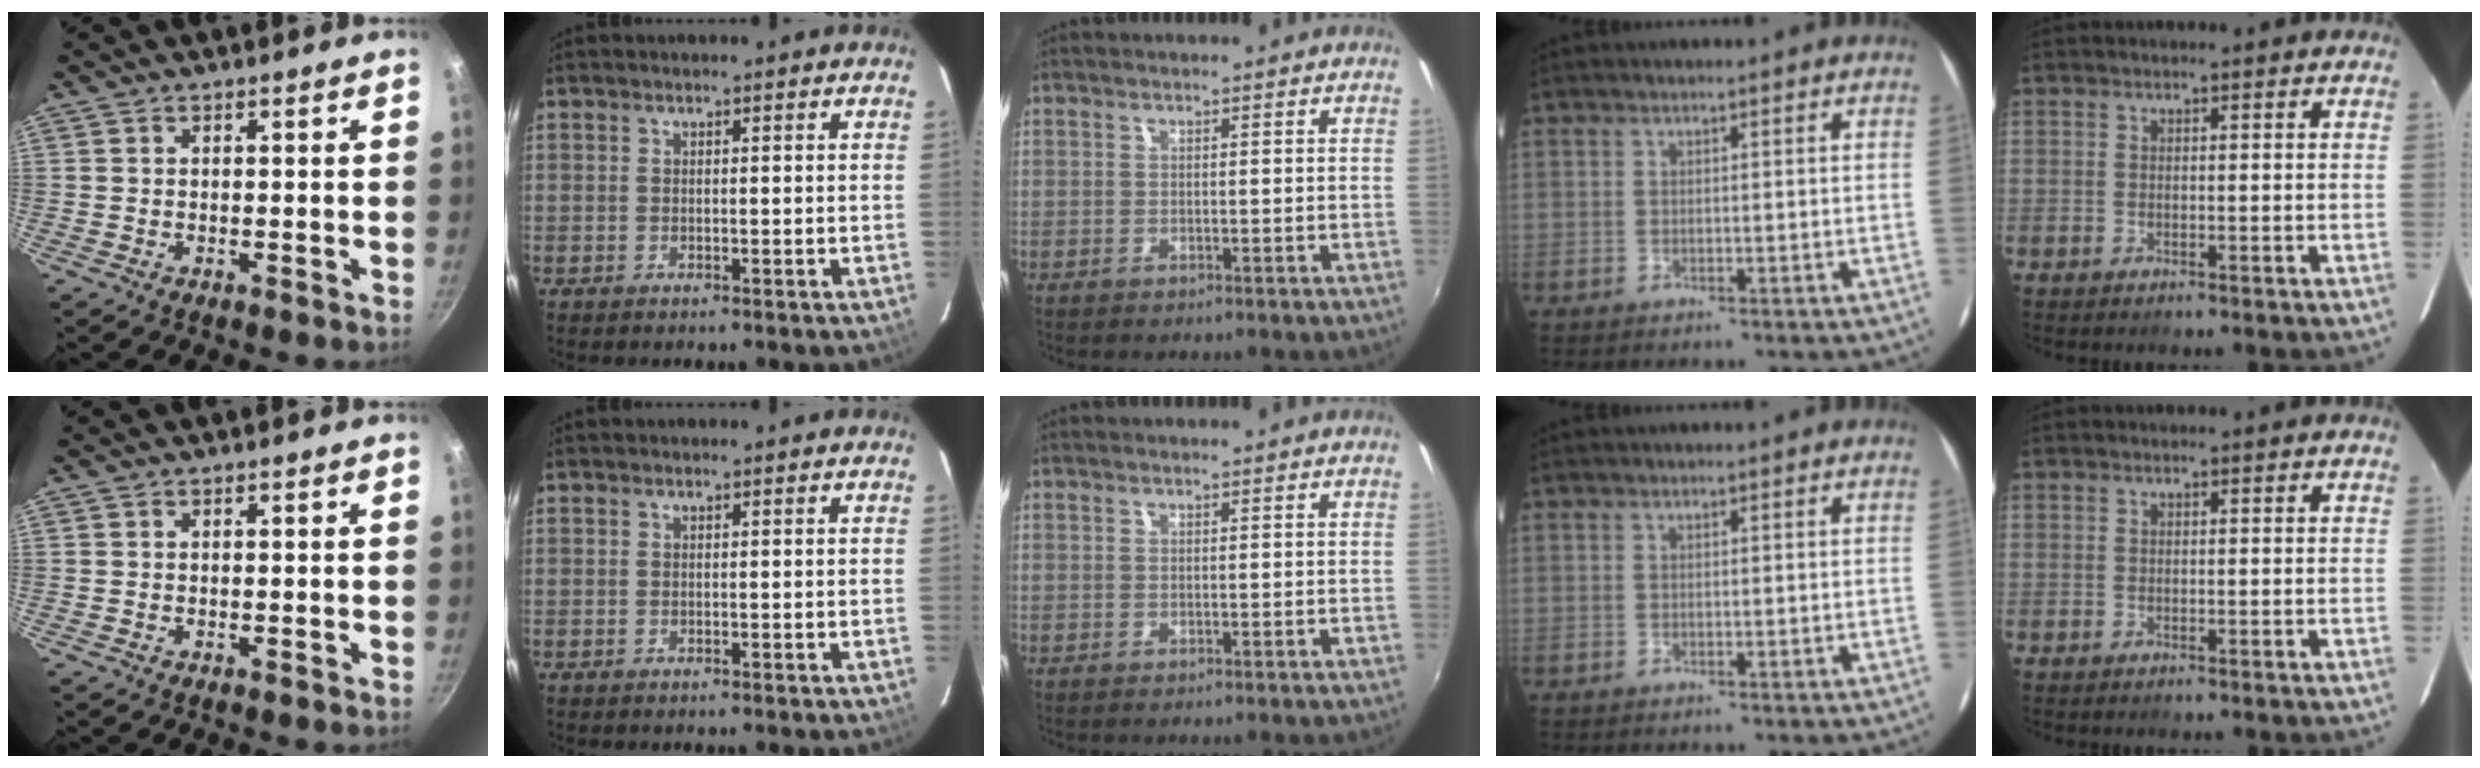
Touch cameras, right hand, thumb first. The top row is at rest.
{}